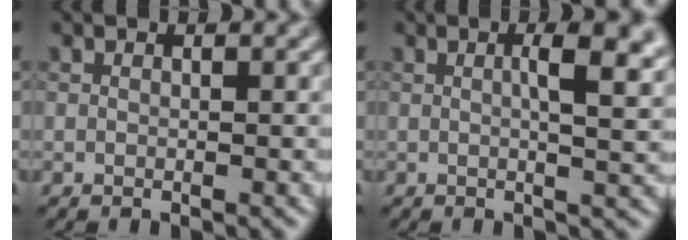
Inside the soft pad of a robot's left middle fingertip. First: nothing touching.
{"total": 5.3, "force": [1.2, 1.7, 4.9], "torque": [-0.049, 0.013, 0.011]}